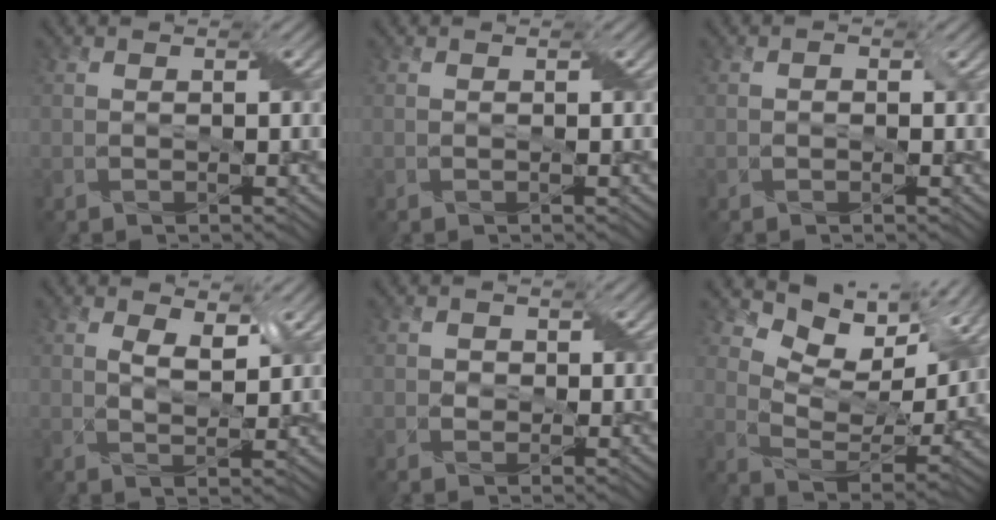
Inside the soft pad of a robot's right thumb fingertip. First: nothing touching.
{"total": 0.0}
{"total": 1.0, "force": [-0.1, 0.8, 0.6], "torque": [-0.008, 0.000, -0.005]}
{"total": 4.3, "force": [2.1, 2.1, 3.2], "torque": [-0.069, -0.005, 0.040]}
{"total": 1.6, "force": [0.3, 1.5, 0.4], "torque": [-0.011, -0.002, 0.000]}
{"total": 11.8, "force": [7.9, 5.5, 6.8], "torque": [-0.141, 0.001, 0.138]}